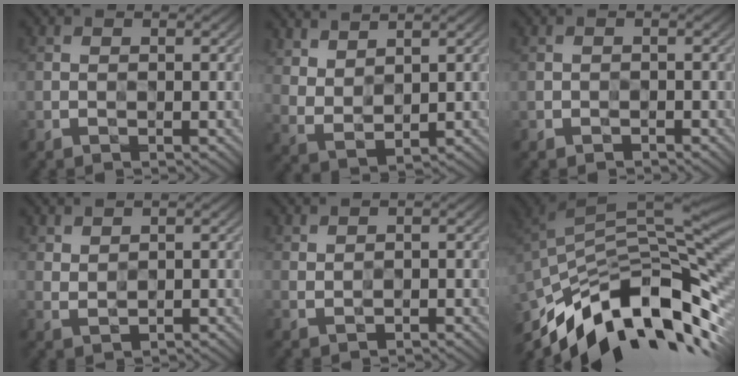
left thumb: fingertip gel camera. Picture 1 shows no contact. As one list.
[{"total": 4.8, "force": [3.9, 1.6, 2.3], "torque": [-0.054, -0.009, 0.089]}, {"total": 0.9, "force": [-0.6, 0.7, 0.1], "torque": [0.001, -0.003, -0.014]}, {"total": 2.0, "force": [1.7, 0.7, 0.8], "torque": [-0.022, 0.001, 0.044]}, {"total": 1.1, "force": [0.9, 0.3, 0.5], "torque": [-0.017, 0.000, 0.022]}, {"total": 15.7, "force": [-8.5, 5.9, 11.8], "torque": [-0.227, 0.001, -0.158]}]